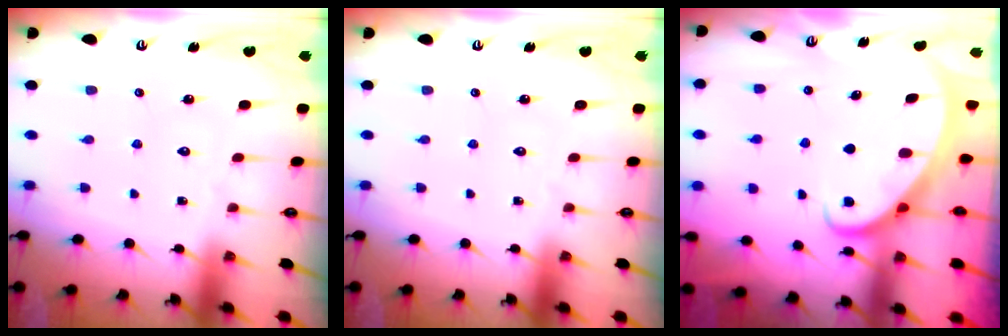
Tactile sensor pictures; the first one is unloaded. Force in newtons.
{"total": 0.0}
{"total": 2.5, "press": 2.5, "slide": 0.4}